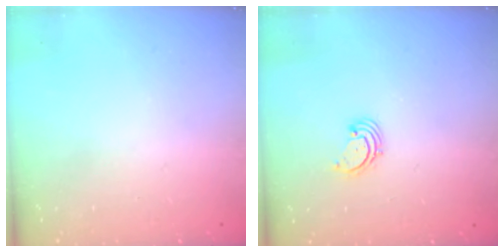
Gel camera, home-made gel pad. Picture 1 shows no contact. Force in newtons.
{"total": 1.7, "press": 1.7, "slide": 0.2}